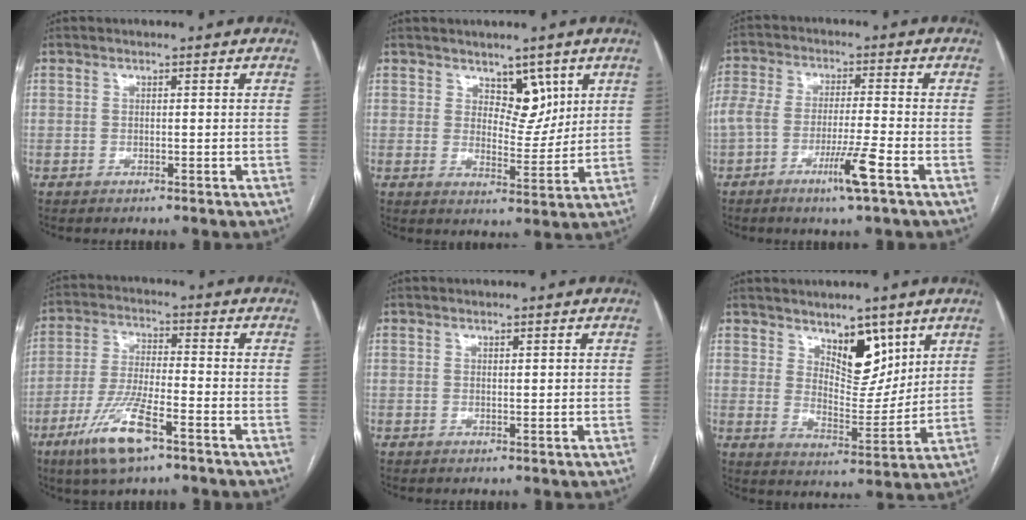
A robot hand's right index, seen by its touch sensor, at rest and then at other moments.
{"total": 5.5, "force": [3.2, 3.0, 3.3], "torque": [-0.038, -0.005, 0.054]}
{"total": 8.9, "force": [-4.4, 0.6, 7.7], "torque": [-0.164, 0.006, -0.080]}
{"total": 10.6, "force": [-6.0, 1.8, 8.5], "torque": [-0.175, -0.017, -0.111]}
{"total": 0.8, "force": [0.3, 0.2, 0.8], "torque": [-0.014, 0.001, 0.004]}
{"total": 8.4, "force": [5.1, 3.9, 5.4], "torque": [-0.080, -0.009, 0.090]}